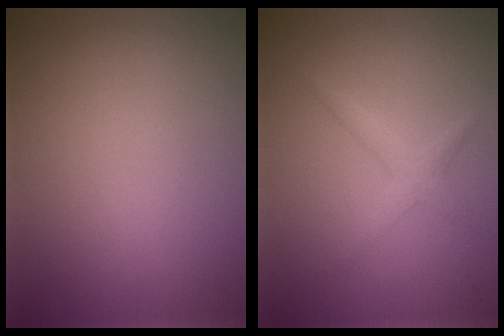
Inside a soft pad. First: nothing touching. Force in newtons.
{"total": 1.6, "press": 1.6, "slide": 0.1}